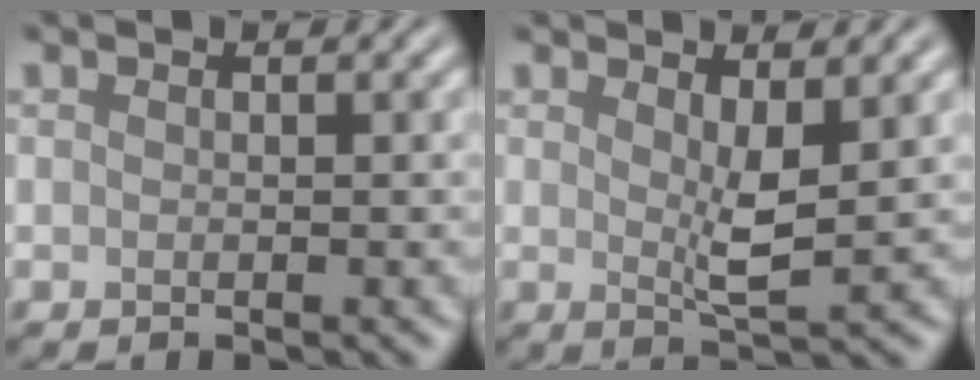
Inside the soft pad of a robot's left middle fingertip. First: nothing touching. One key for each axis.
{"total": 2.8, "fx": 0.8, "fy": 0.6, "fz": 2.6, "tx": -0.048, "ty": -0.012, "tz": 0.015}